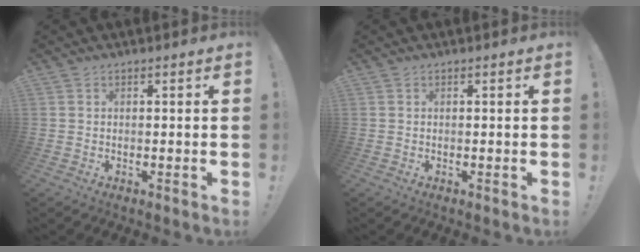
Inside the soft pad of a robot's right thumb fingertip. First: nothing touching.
{"total": 0.0}